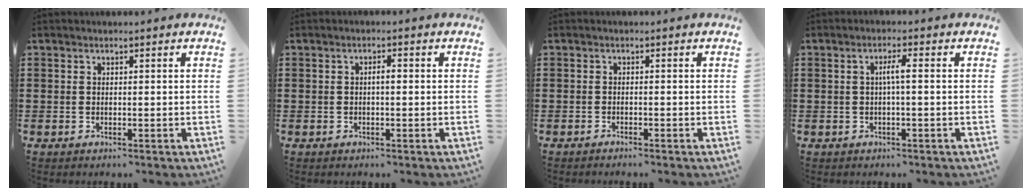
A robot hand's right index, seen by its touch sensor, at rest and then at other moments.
{"total": 1.4, "force": [-0.2, 0.3, 1.3], "torque": [-0.025, 0.001, -0.003]}
{"total": 0.8, "force": [-0.8, 0.0, 0.2], "torque": [-0.005, -0.002, -0.016]}
{"total": 2.6, "force": [-0.1, 0.1, 2.6], "torque": [-0.050, 0.001, -0.005]}